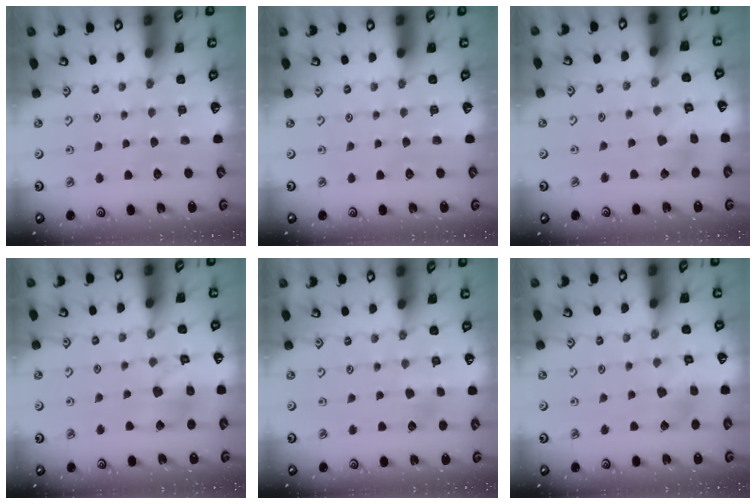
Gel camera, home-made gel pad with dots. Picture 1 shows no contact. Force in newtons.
{"total": 0.0}
{"total": 5.2, "press": 5.2, "slide": 0.5}
{"total": 12.9, "press": 12.8, "slide": 1.8}
{"total": 2.4, "press": 2.3, "slide": 0.4}
{"total": 5.8, "press": 5.8, "slide": 0.5}